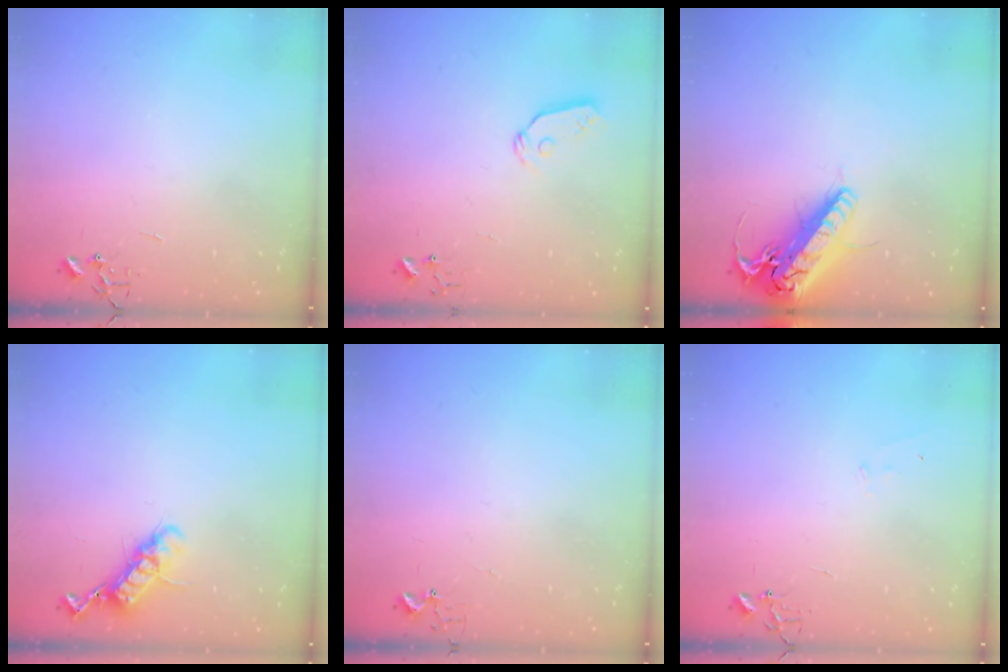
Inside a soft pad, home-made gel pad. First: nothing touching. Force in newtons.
{"total": 6.5, "press": 6.5, "slide": 0.2}
{"total": 21.0, "press": 20.7, "slide": 3.7}
{"total": 12.0, "press": 11.9, "slide": 0.7}
{"total": 2.9, "press": 2.9, "slide": 0.3}
{"total": 5.6, "press": 5.6, "slide": 0.7}